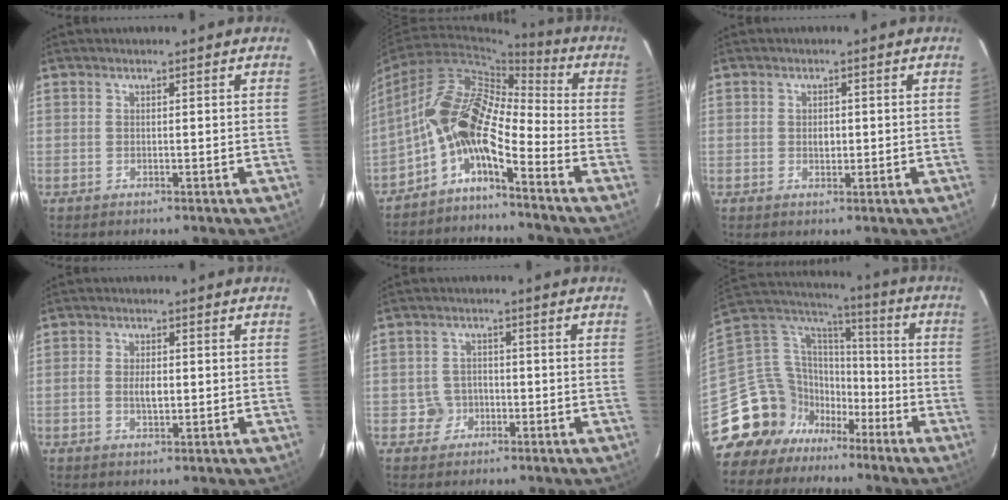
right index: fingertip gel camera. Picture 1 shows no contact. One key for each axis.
{"total": 11.5, "fx": -5.0, "fy": 4.4, "fz": 9.3, "tx": -0.159, "ty": 0.019, "tz": -0.114}
{"total": 1.7, "fx": -0.1, "fy": 1.2, "fz": 1.2, "tx": -0.020, "ty": 0.003, "tz": -0.003}
{"total": 3.2, "fx": -0.4, "fy": 1.5, "fz": 2.8, "tx": -0.055, "ty": 0.001, "tz": -0.008}
{"total": 3.4, "fx": -1.4, "fy": 3.1, "fz": 0.3, "tx": -0.011, "ty": 0.012, "tz": -0.020}
{"total": 16.4, "fx": -10.8, "fy": 11.6, "fz": 4.1, "tx": -0.106, "ty": 0.046, "tz": -0.191}